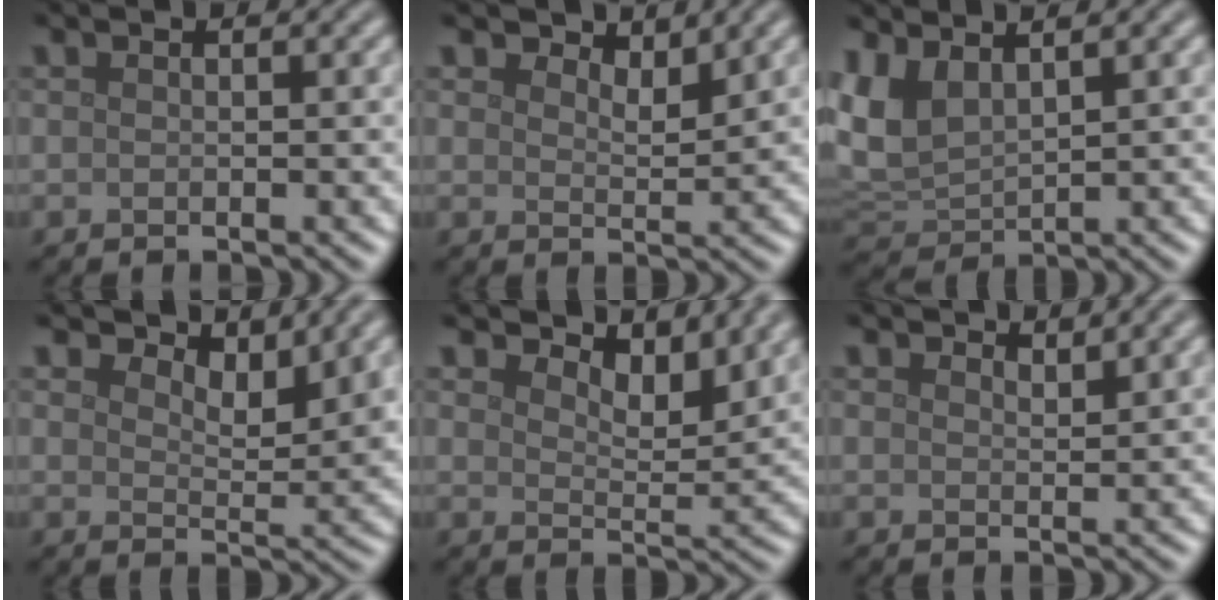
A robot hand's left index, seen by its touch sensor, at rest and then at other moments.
{"total": 2.6, "force": [2.4, 0.7, 0.8], "torque": [-0.012, -0.002, 0.034]}
{"total": 4.3, "force": [2.1, 2.2, 3.0], "torque": [-0.078, 0.004, 0.047]}
{"total": 4.1, "force": [3.6, 1.3, 1.7], "torque": [-0.032, -0.003, 0.052]}
{"total": 5.1, "force": [4.6, 1.4, 1.9], "torque": [-0.038, -0.001, 0.067]}
{"total": 1.8, "force": [1.7, 0.3, 0.5], "torque": [-0.008, 0.001, 0.026]}